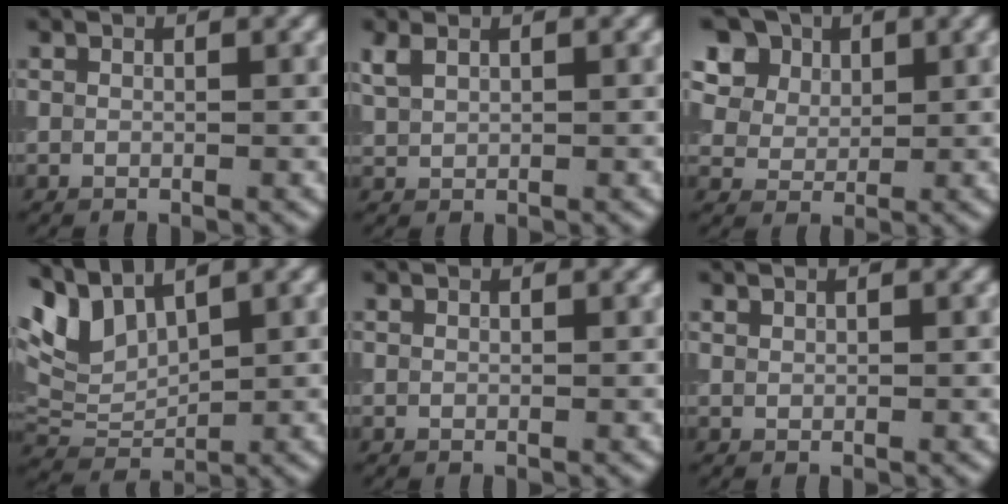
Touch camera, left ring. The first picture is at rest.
{"total": 1.3, "force": [0.8, 0.7, 0.8], "torque": [-0.021, 0.006, 0.020]}
{"total": 11.4, "force": [6.5, 7.9, 5.0], "torque": [-0.126, 0.032, 0.104]}
{"total": 4.6, "force": [2.9, 2.3, 2.7], "torque": [-0.061, 0.006, 0.055]}
{"total": 0.0}
{"total": 0.0}